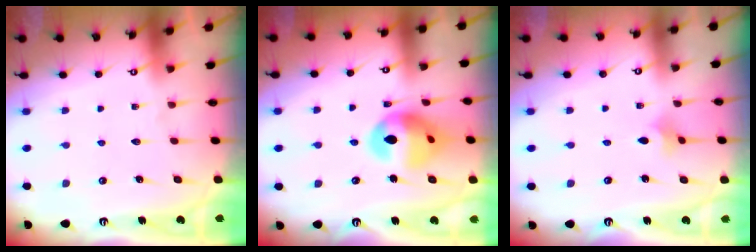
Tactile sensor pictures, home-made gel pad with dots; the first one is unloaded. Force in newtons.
{"total": 14.7, "press": 14.6, "slide": 1.6}
{"total": 2.6, "press": 2.5, "slide": 0.5}